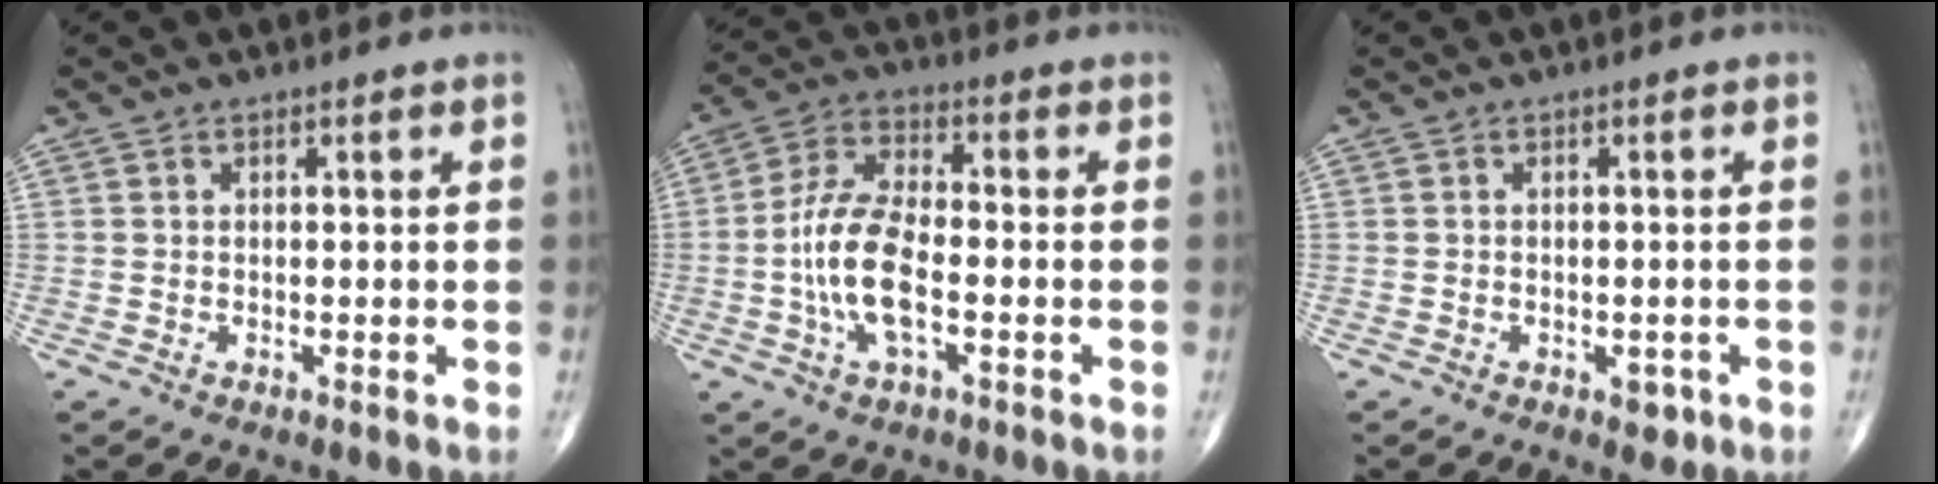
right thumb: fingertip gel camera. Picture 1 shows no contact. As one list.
[{"total": 11.6, "force": [-2.4, 4.8, 10.2], "torque": [-0.212, 0.022, -0.051]}, {"total": 2.2, "force": [-1.0, 1.4, 1.5], "torque": [-0.009, 0.002, -0.009]}]